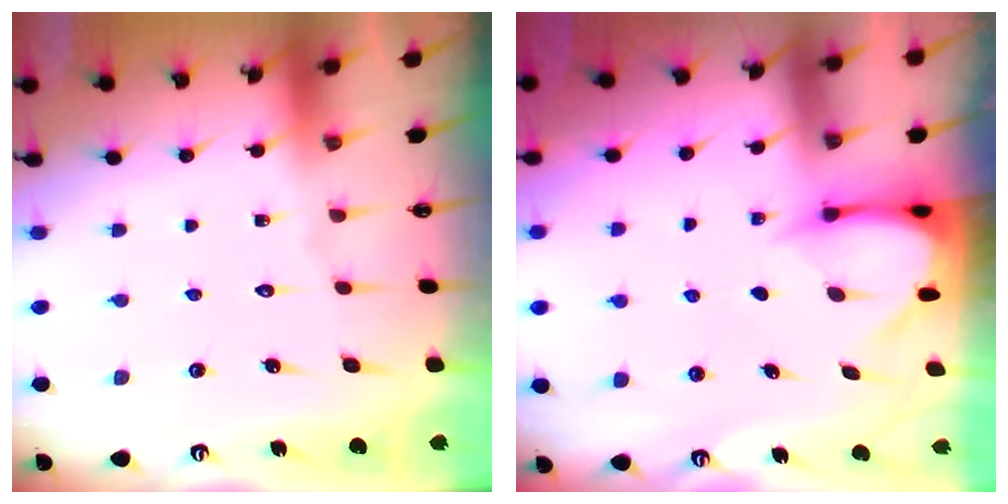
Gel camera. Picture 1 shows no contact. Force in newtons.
{"total": 3.7, "press": 3.7, "slide": 0.2}